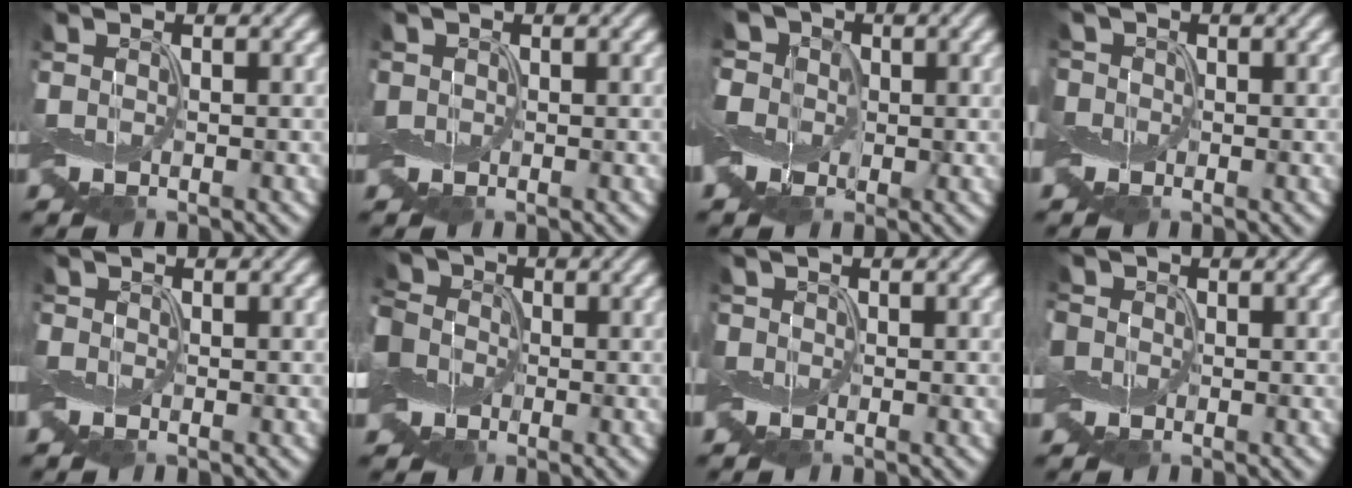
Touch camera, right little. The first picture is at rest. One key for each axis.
{"total": 0.6, "fx": 0.1, "fy": 0.6, "fz": -0.2, "tx": 0.001, "ty": 0.001, "tz": 0.002}
{"total": 9.2, "fx": 2.5, "fy": 6.9, "fz": 5.4, "tx": -0.100, "ty": 0.021, "tz": -0.004}
{"total": 1.6, "fx": -0.2, "fy": 1.6, "fz": 0.2, "tx": -0.010, "ty": 0.005, "tz": -0.010}
{"total": 0.7, "fx": -0.3, "fy": 0.6, "fz": 0.1, "tx": -0.001, "ty": 0.005, "tz": -0.009}
{"total": 11.1, "fx": -1.6, "fy": 9.6, "fz": 5.2, "tx": -0.124, "ty": 0.007, "tz": -0.080}
{"total": 0.9, "fx": -0.3, "fy": 0.8, "fz": -0.3, "tx": 0.006, "ty": 0.002, "tz": -0.008}
{"total": 2.5, "fx": 0.0, "fy": 2.4, "fz": 0.7, "tx": -0.030, "ty": 0.002, "tz": -0.006}